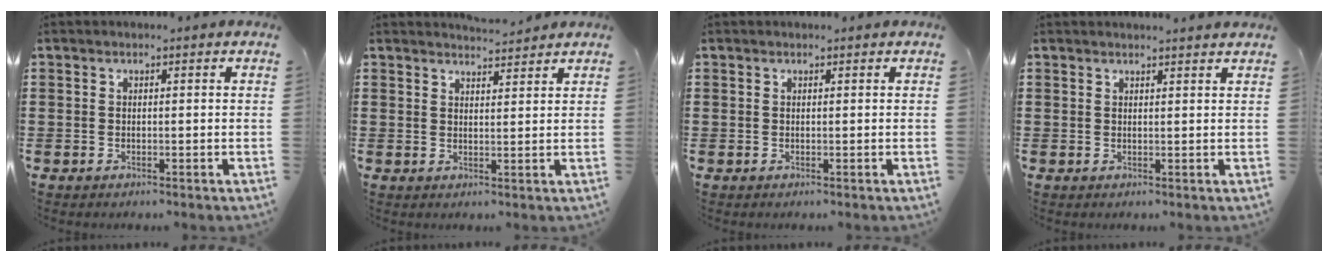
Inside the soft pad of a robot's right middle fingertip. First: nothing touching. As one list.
[{"total": 2.8, "force": [2.8, 0.3, 0.2], "torque": [-0.003, -0.008, 0.052]}, {"total": 0.0}, {"total": 1.1, "force": [1.1, -0.1, 0.1], "torque": [0.005, -0.004, 0.020]}]